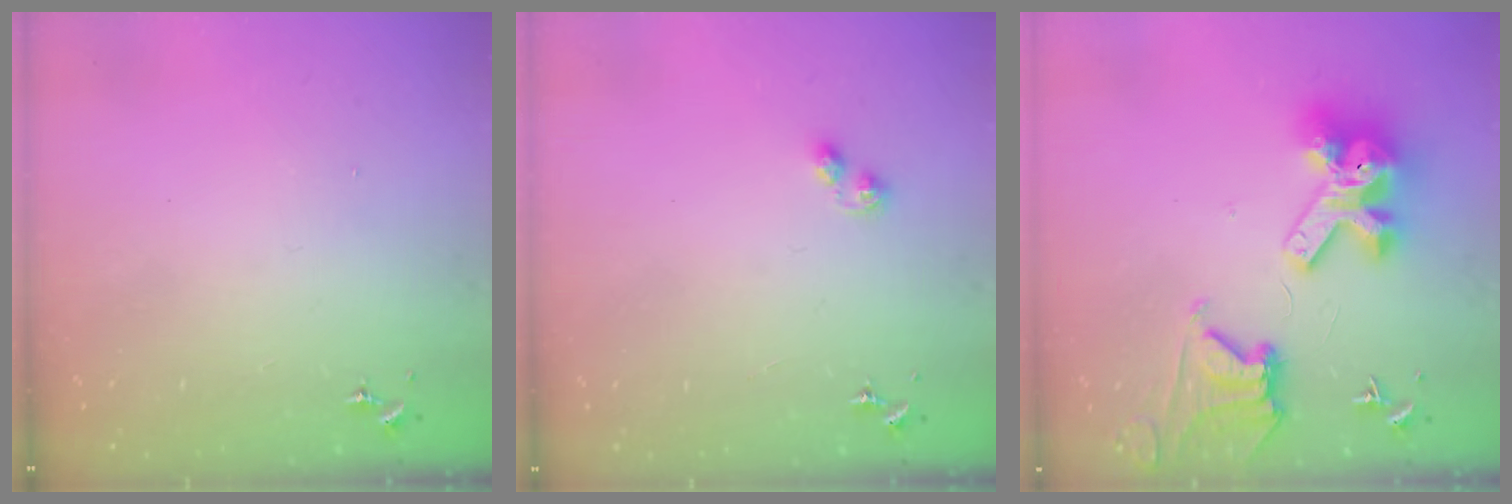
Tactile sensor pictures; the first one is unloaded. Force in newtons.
{"total": 3.2, "press": 3.2, "slide": 0.4}
{"total": 16.9, "press": 16.7, "slide": 2.0}